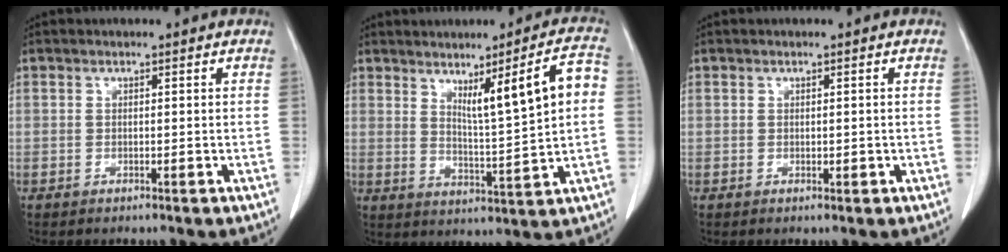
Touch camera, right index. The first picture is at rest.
{"total": 10.3, "force": [2.9, 0.0, 9.8], "torque": [-0.150, -0.001, 0.051]}
{"total": 0.8, "force": [0.1, 0.4, 0.7], "torque": [-0.005, -0.002, 0.002]}